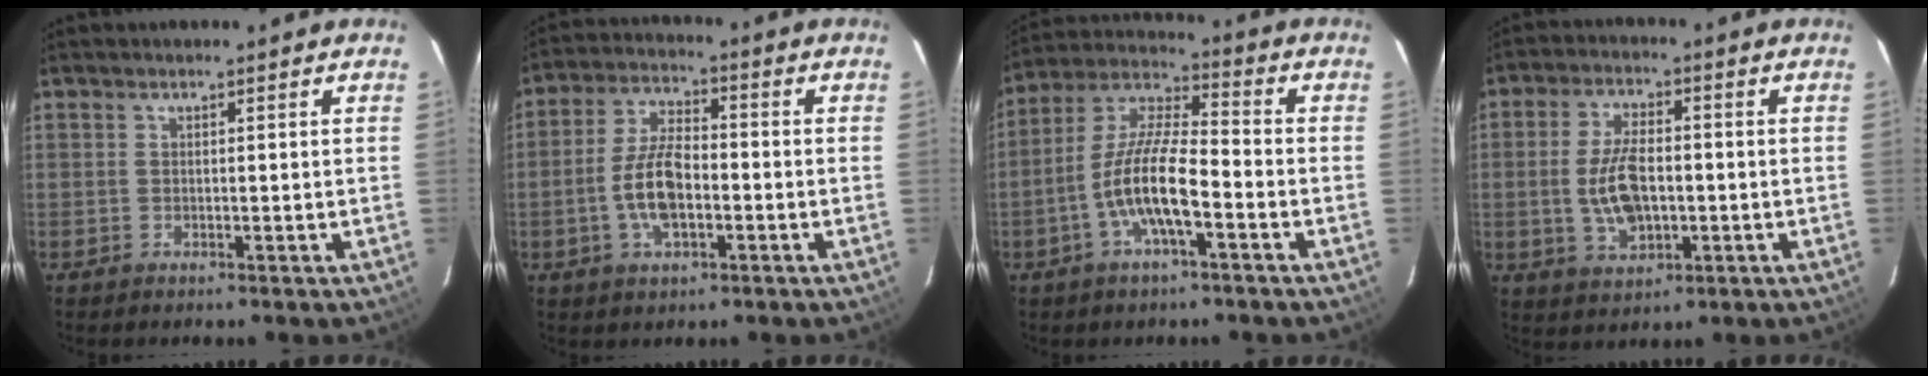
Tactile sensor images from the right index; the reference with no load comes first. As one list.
[{"total": 9.3, "force": [-2.5, 4.1, 8.0], "torque": [-0.164, 0.008, -0.045]}, {"total": 11.8, "force": [-4.6, 2.9, 10.5], "torque": [-0.214, 0.000, -0.090]}, {"total": 9.6, "force": [-1.1, 5.0, 8.2], "torque": [-0.164, 0.000, -0.015]}]